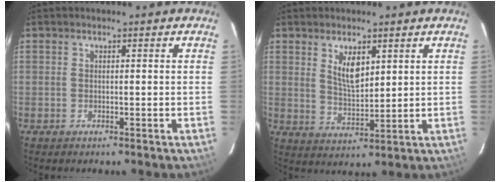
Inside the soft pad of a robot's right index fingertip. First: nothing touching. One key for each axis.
{"total": 6.1, "fx": 2.8, "fy": 2.6, "fz": 4.7, "tx": -0.080, "ty": -0.005, "tz": 0.057}